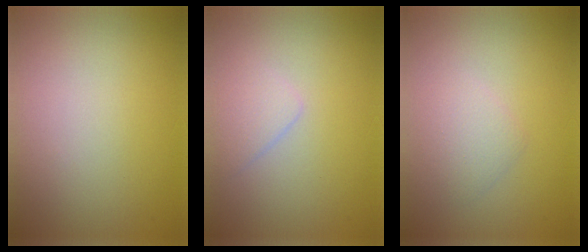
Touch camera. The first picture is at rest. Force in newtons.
{"total": 1.5, "press": 1.5, "slide": 0.0}
{"total": 1.7, "press": 1.7, "slide": 0.1}